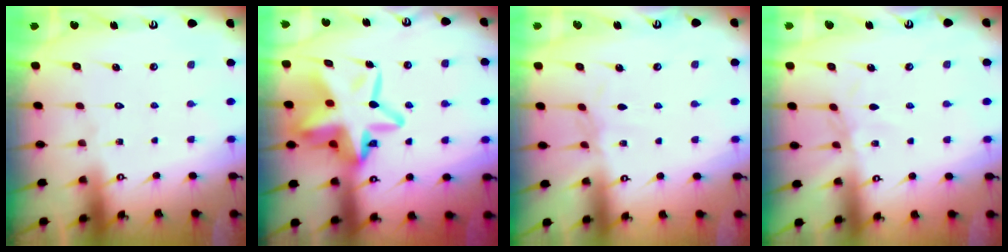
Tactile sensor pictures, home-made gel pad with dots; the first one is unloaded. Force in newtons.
{"total": 19.1, "press": 18.7, "slide": 3.4}
{"total": 1.7, "press": 1.6, "slide": 0.4}
{"total": 2.1, "press": 2.1, "slide": 0.5}